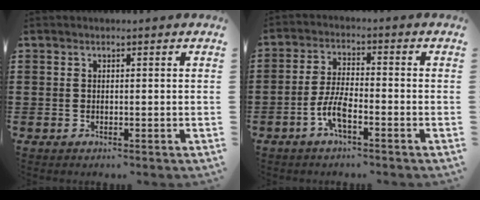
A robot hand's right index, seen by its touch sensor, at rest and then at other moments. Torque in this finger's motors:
{"motor_torque": [0.12, 0.09, 0.08, 0.08]}